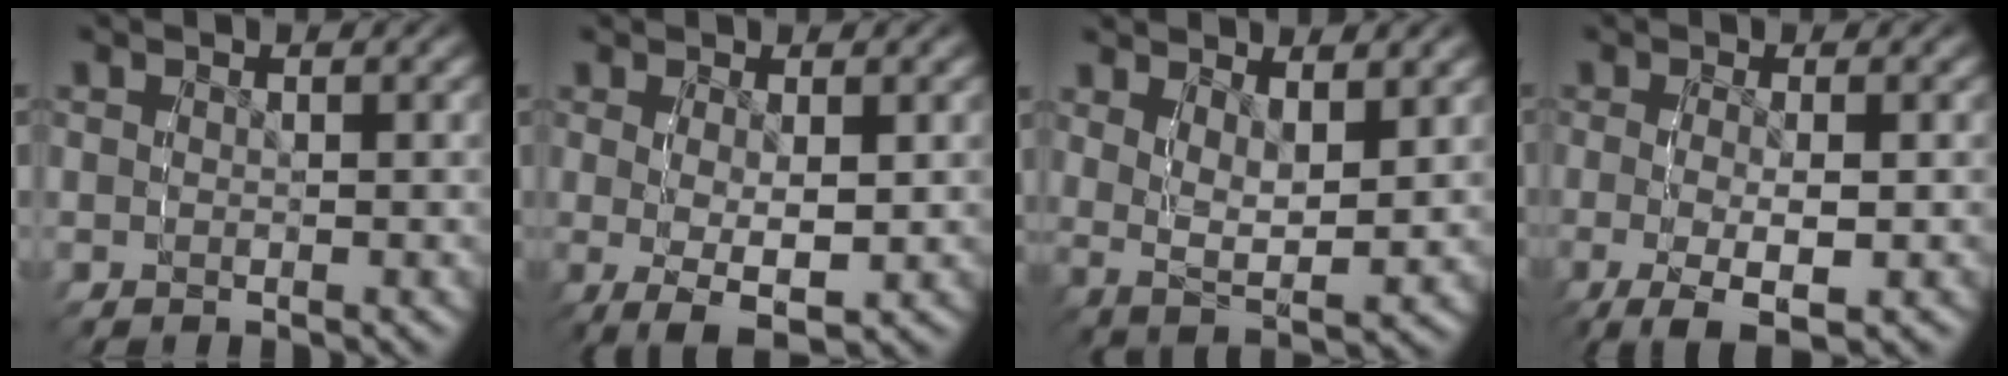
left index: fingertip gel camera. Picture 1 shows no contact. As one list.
[{"total": 5.0, "force": [-1.5, 1.9, 4.3], "torque": [-0.082, -0.024, -0.005]}, {"total": 5.0, "force": [2.0, 2.7, 3.8], "torque": [-0.075, -0.010, 0.033]}, {"total": 5.0, "force": [-2.4, 1.5, 4.2], "torque": [-0.085, -0.024, -0.021]}]